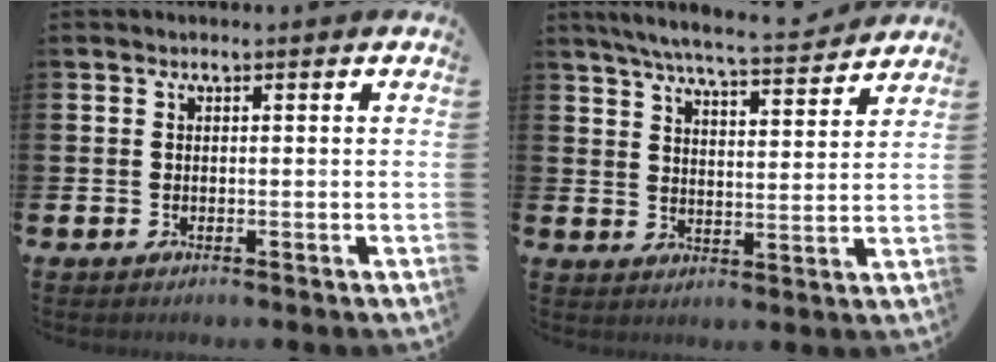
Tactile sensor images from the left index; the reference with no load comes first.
{"total": 6.7, "force": [6.3, 0.1, 2.2], "torque": [-0.059, -0.041, 0.108]}